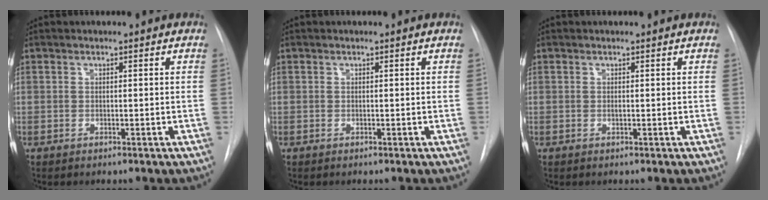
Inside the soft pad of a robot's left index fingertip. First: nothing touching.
{"total": 0.0}
{"total": 0.5, "force": [0.4, 0.2, 0.3], "torque": [-0.010, 0.007, 0.008]}